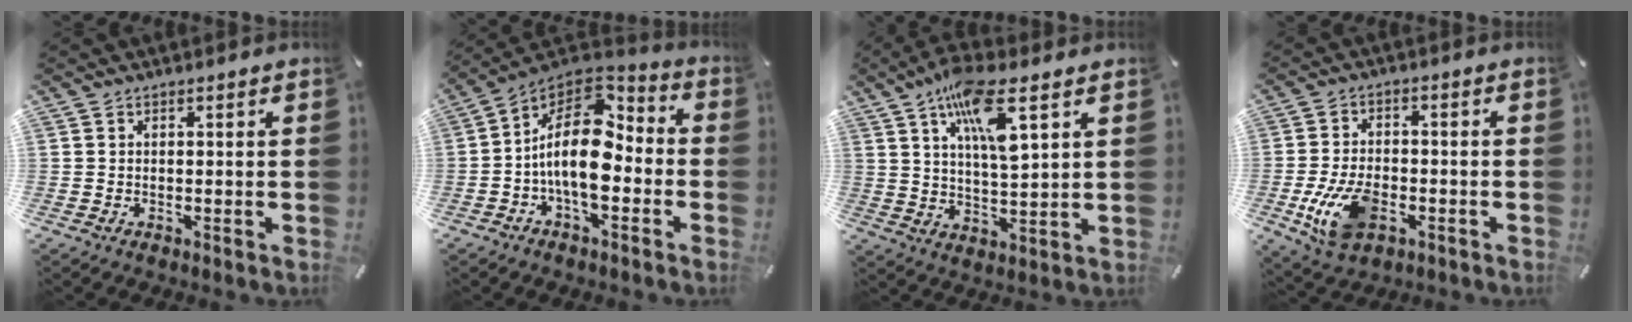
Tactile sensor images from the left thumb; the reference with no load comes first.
{"total": 15.9, "force": [-2.0, 8.9, 13.0], "torque": [-0.255, -0.006, -0.039]}
{"total": 12.4, "force": [6.7, 3.4, 9.9], "torque": [-0.179, -0.016, 0.113]}
{"total": 11.2, "force": [-3.6, 6.9, 8.0], "torque": [-0.166, 0.002, -0.063]}